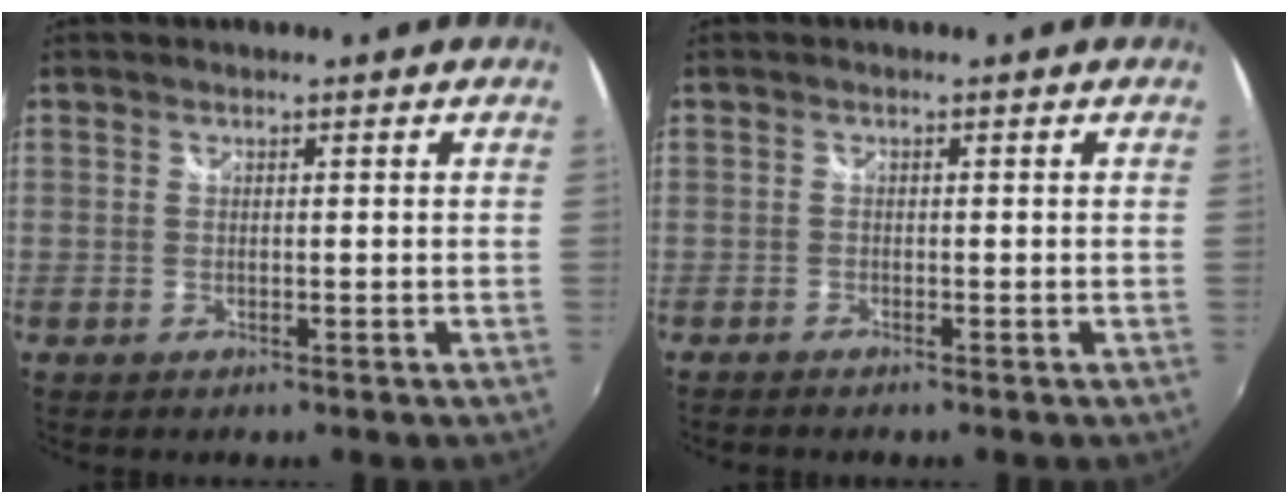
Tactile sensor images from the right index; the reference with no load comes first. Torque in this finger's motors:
{"motor_torque": [0.05, -0.09, 0.07, 0.00]}